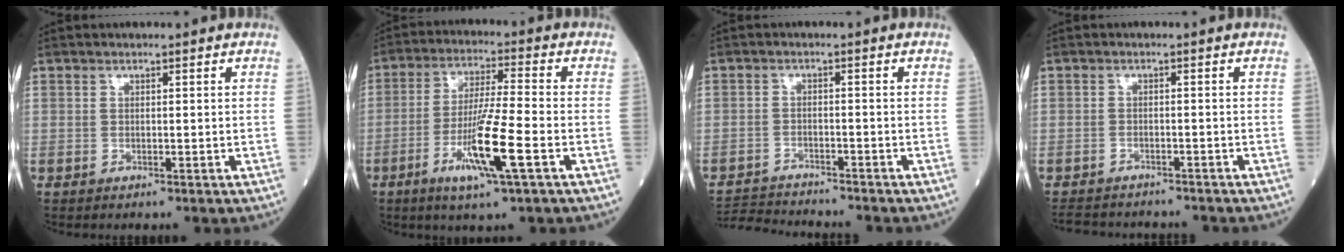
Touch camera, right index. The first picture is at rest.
{"total": 10.9, "force": [-4.2, -0.1, 10.0], "torque": [-0.193, -0.015, -0.081]}
{"total": 6.2, "force": [-6.2, 0.0, 0.1], "torque": [-0.003, -0.012, -0.110]}
{"total": 8.0, "force": [-7.4, 2.4, 1.8], "torque": [-0.029, -0.001, -0.103]}